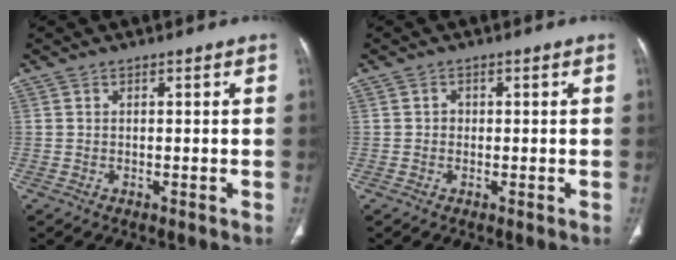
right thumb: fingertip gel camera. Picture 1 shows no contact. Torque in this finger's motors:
{"motor_torque": [-0.43, 0.58, 0.25, 0.08, 0.00]}